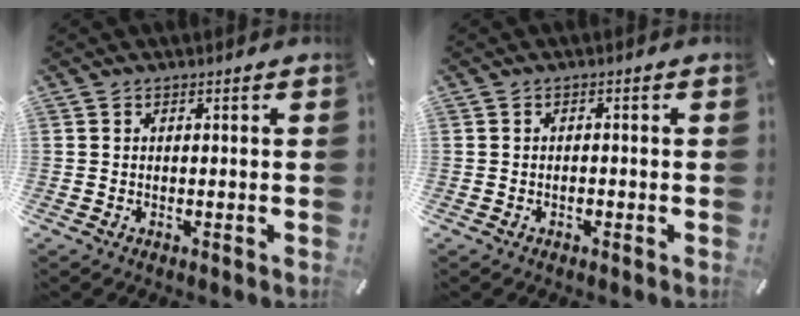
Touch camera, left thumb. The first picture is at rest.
{"total": 1.1, "force": [-0.6, 0.7, 0.7], "torque": [-0.015, 0.002, -0.012]}